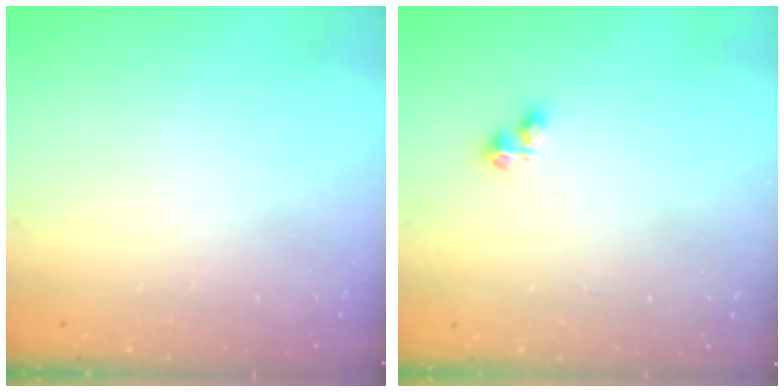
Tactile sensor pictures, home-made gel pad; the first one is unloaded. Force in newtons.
{"total": 4.0, "press": 3.9, "slide": 0.6}